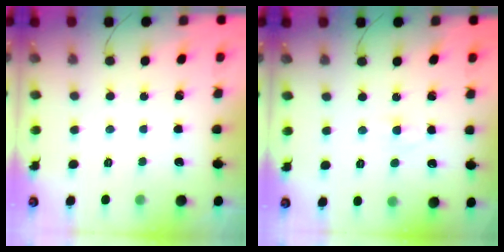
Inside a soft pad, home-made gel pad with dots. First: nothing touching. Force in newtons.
{"total": 2.1, "press": 1.9, "slide": 0.9}